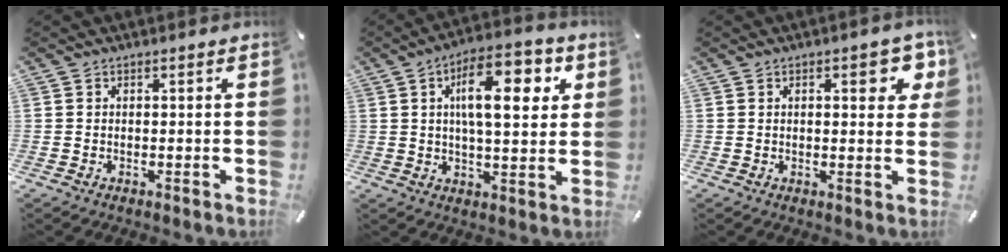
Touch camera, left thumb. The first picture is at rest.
{"total": 15.0, "force": [5.0, 6.0, 12.9], "torque": [-0.201, -0.002, 0.076]}
{"total": 6.7, "force": [2.6, 2.8, 5.5], "torque": [-0.061, -0.010, 0.035]}